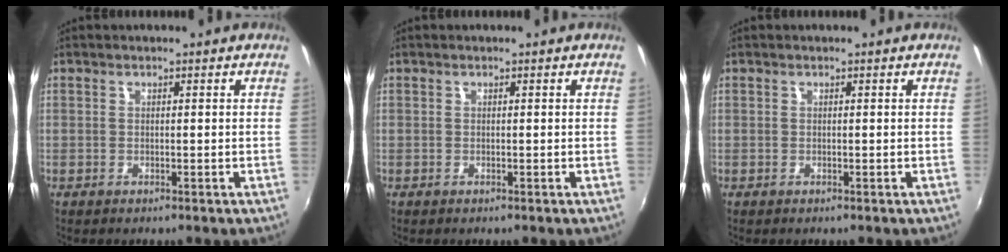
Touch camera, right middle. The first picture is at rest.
{"total": 0.0}
{"total": 0.0}